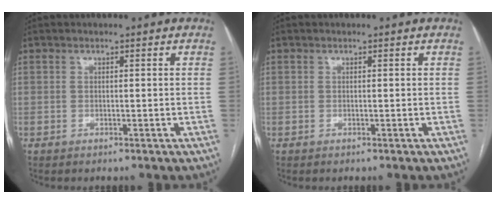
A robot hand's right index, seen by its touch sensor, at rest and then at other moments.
{"total": 0.0}